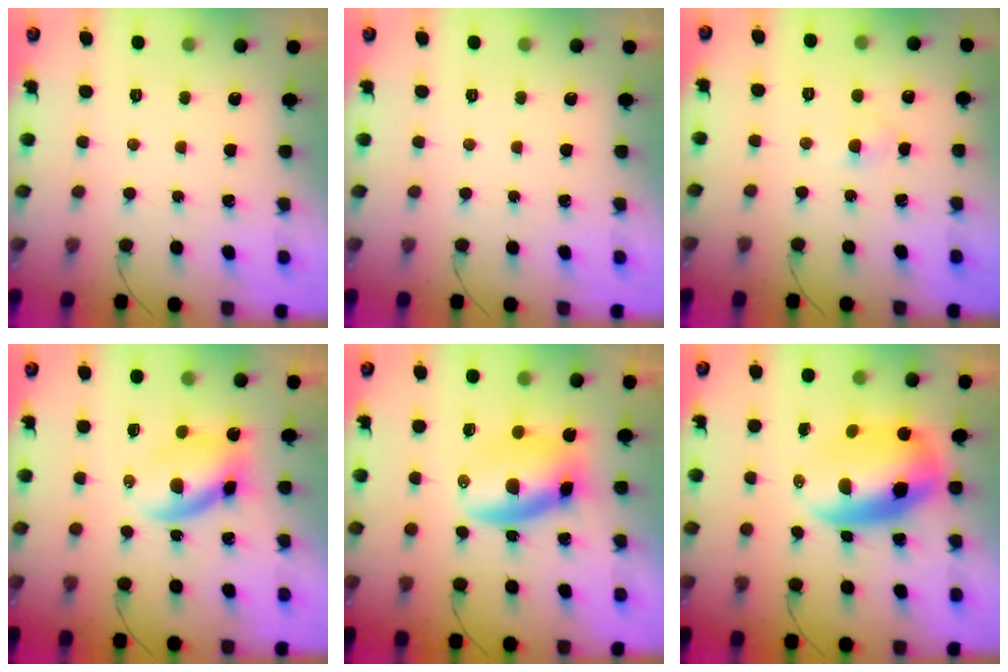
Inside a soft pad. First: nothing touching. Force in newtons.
{"total": 0.0}
{"total": 2.2, "press": 2.0, "slide": 1.0}
{"total": 6.3, "press": 6.2, "slide": 0.7}
{"total": 6.9, "press": 6.7, "slide": 1.8}
{"total": 10.9, "press": 10.6, "slide": 2.6}